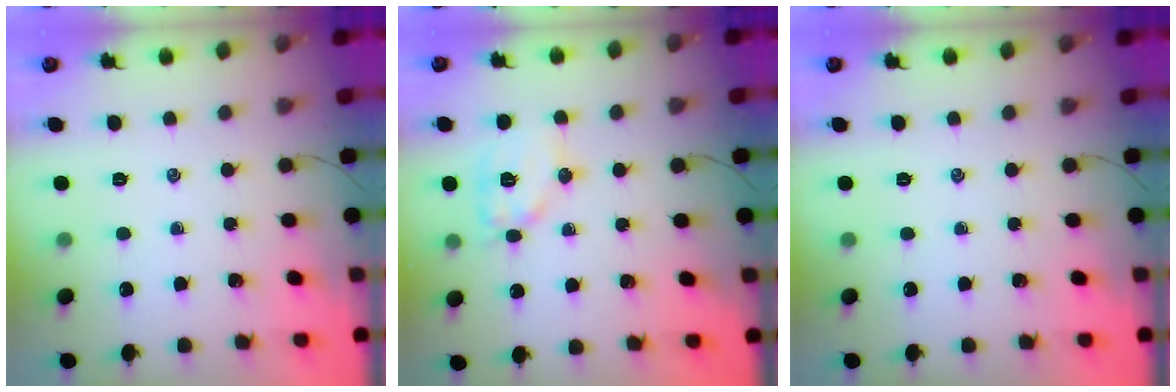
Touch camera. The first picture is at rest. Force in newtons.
{"total": 11.3, "press": 11.3, "slide": 0.5}
{"total": 0.0}